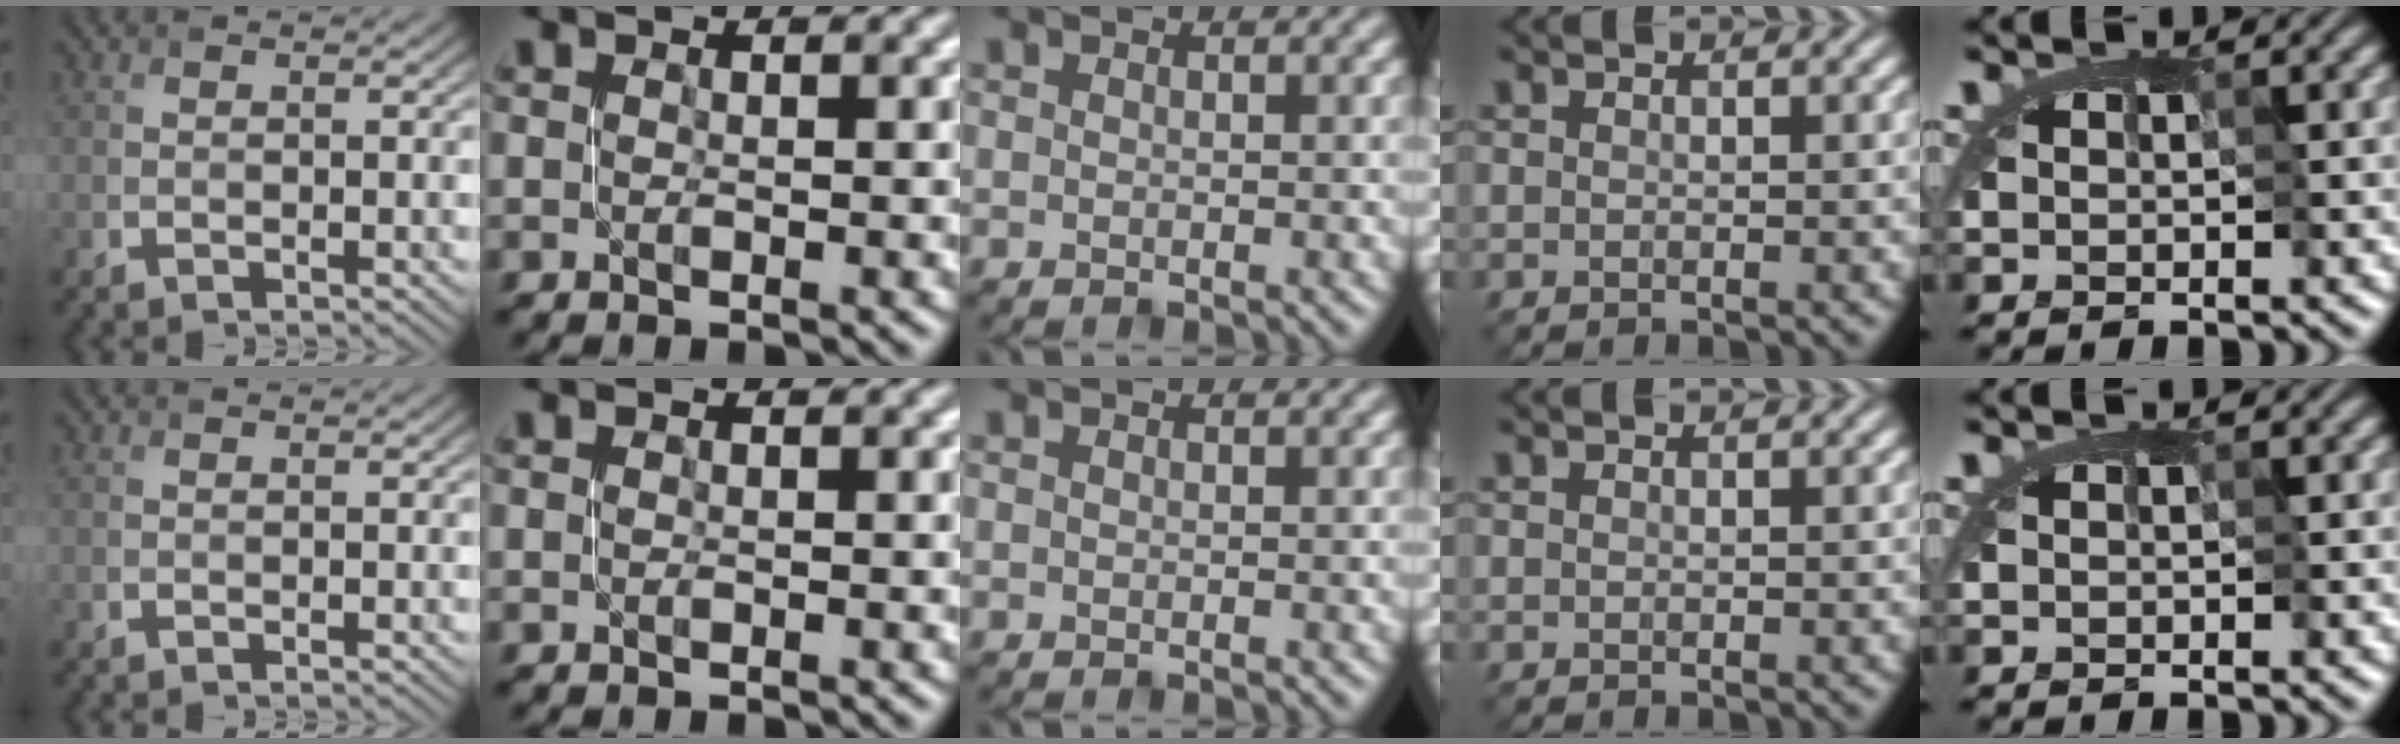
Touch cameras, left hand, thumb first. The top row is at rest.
{}